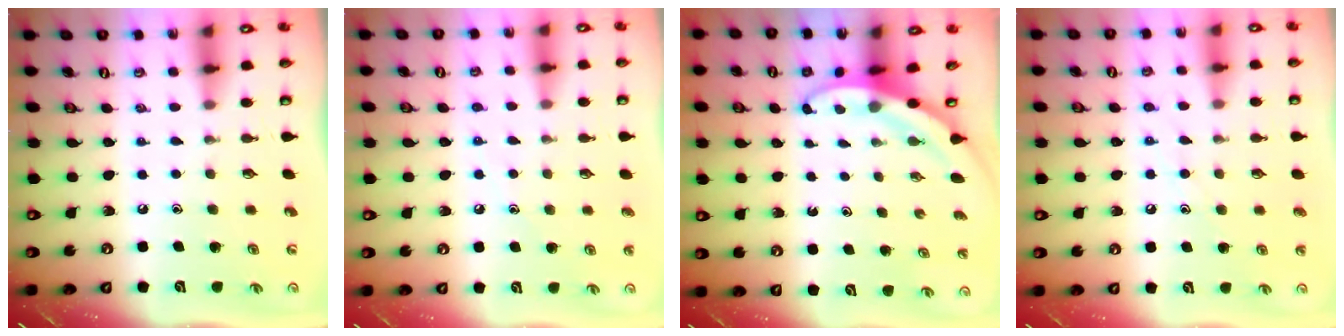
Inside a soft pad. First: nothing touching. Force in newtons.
{"total": 5.8, "press": 5.7, "slide": 0.8}
{"total": 3.3, "press": 3.3, "slide": 0.1}
{"total": 6.6, "press": 6.6, "slide": 0.5}